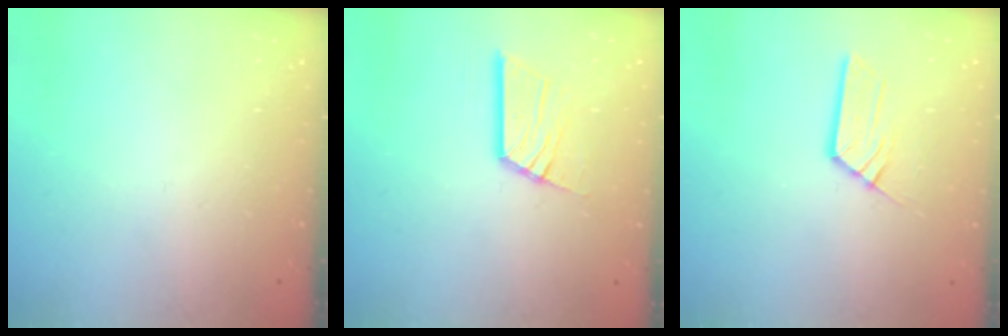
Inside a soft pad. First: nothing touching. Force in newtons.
{"total": 13.0, "press": 12.9, "slide": 1.4}
{"total": 5.6, "press": 5.6, "slide": 0.4}